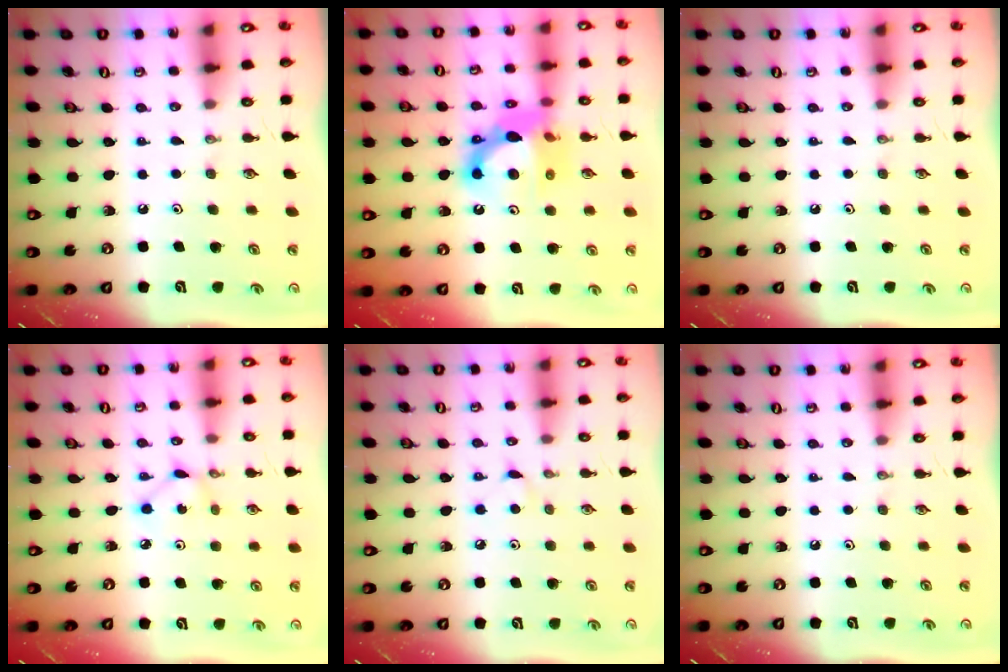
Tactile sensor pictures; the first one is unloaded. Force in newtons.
{"total": 13.3, "press": 13.2, "slide": 1.3}
{"total": 0.0}
{"total": 2.2, "press": 2.2, "slide": 0.1}
{"total": 3.9, "press": 3.9, "slide": 0.5}
{"total": 0.0}